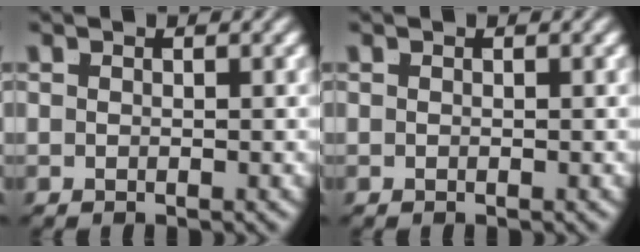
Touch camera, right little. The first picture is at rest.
{"total": 0.0}